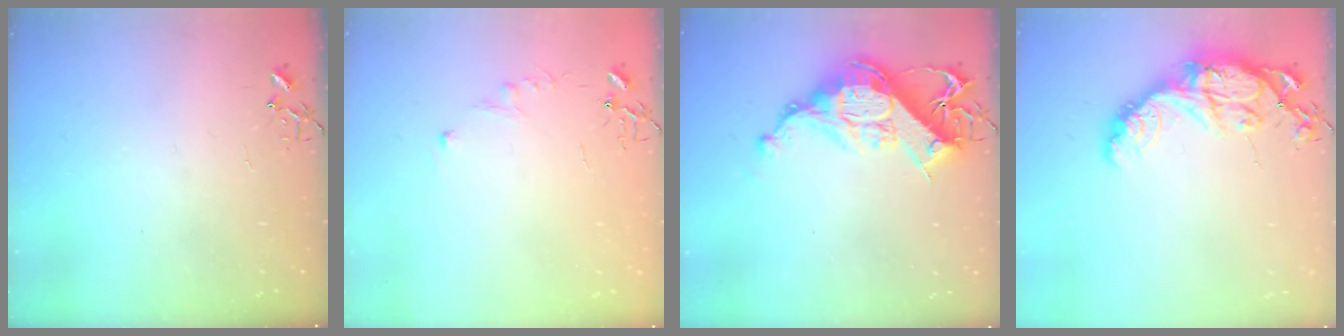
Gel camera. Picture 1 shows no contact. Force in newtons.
{"total": 4.6, "press": 4.6, "slide": 0.6}
{"total": 15.9, "press": 15.8, "slide": 1.5}
{"total": 14.7, "press": 14.6, "slide": 0.7}